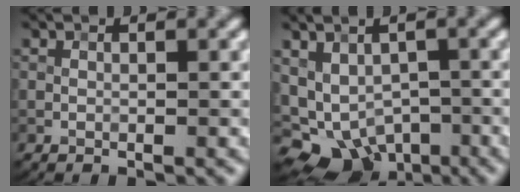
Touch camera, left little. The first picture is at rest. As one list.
[{"total": 9.9, "force": [-4.3, 7.8, 4.4], "torque": [-0.056, -0.029, -0.048]}]